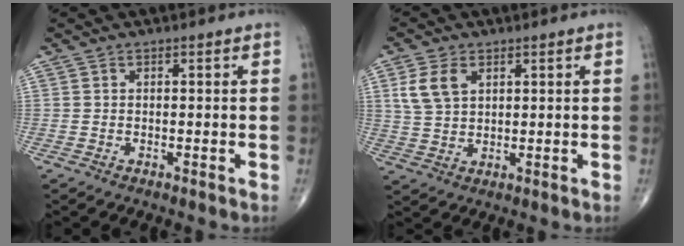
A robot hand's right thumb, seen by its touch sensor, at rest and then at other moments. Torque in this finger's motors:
{"motor_torque": [-0.47, 0.47, 0.01, -0.01, 0.18]}